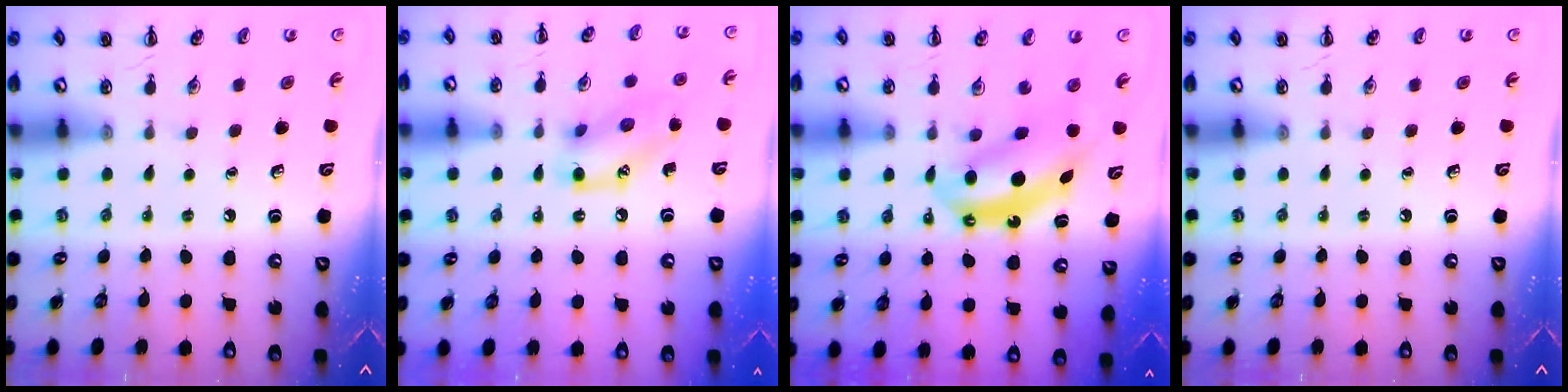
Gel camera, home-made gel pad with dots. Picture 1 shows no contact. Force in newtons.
{"total": 12.4, "press": 12.4, "slide": 0.8}
{"total": 6.7, "press": 6.6, "slide": 1.1}
{"total": 0.0}